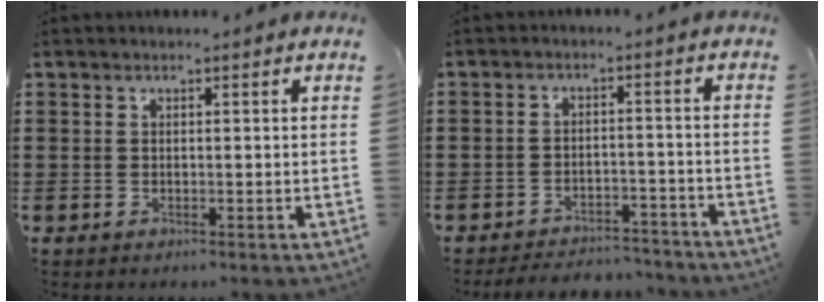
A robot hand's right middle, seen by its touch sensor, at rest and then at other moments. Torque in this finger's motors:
{"motor_torque": [0.37, -0.13, -0.26, -0.05]}